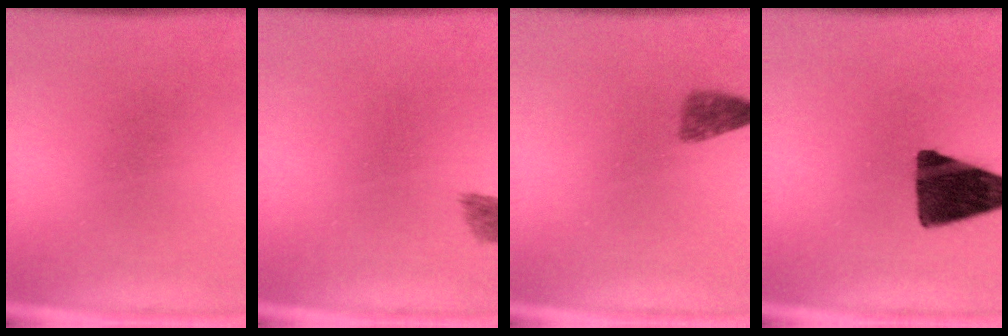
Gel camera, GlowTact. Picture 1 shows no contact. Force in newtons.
{"total": 1.9}
{"total": 2.4}
{"total": 14.5}